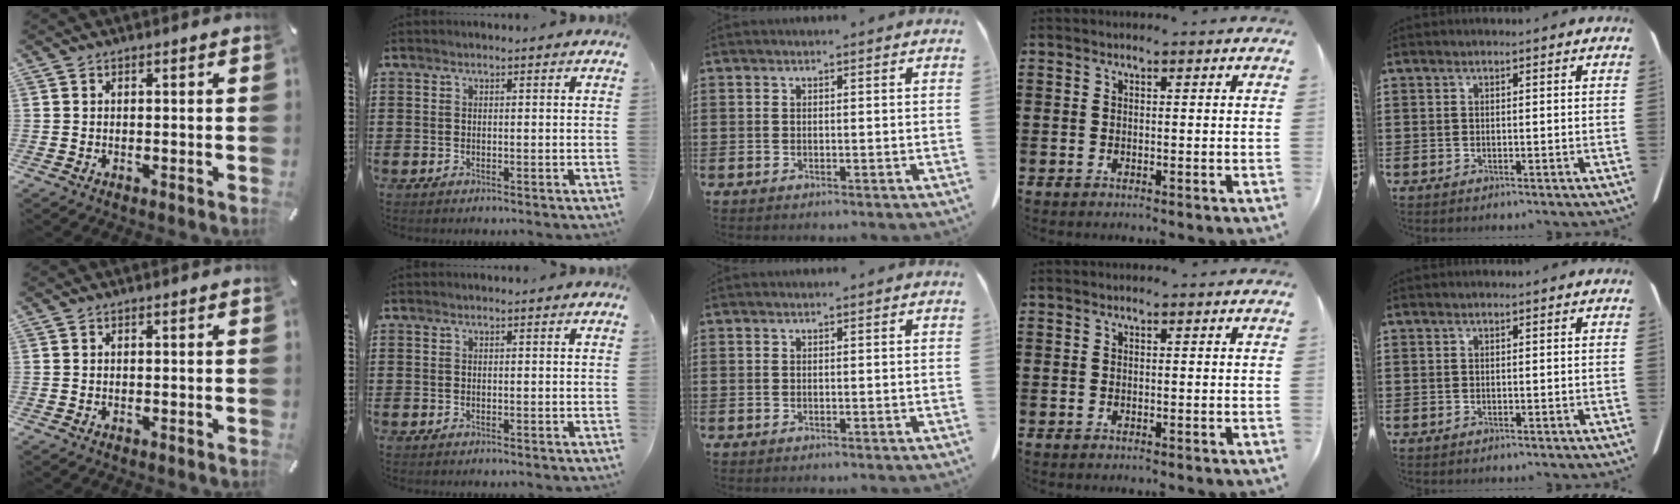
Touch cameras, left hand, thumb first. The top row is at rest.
{}